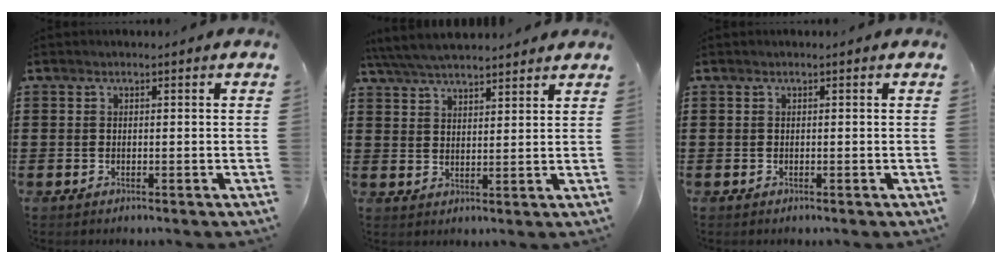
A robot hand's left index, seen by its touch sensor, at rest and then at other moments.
{"total": 5.3, "force": [5.0, 0.5, 1.6], "torque": [-0.046, -0.013, 0.093]}
{"total": 0.0}